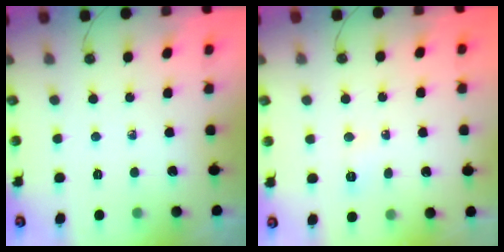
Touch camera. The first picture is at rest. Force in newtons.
{"total": 16.7, "press": 5.3, "slide": 15.8}